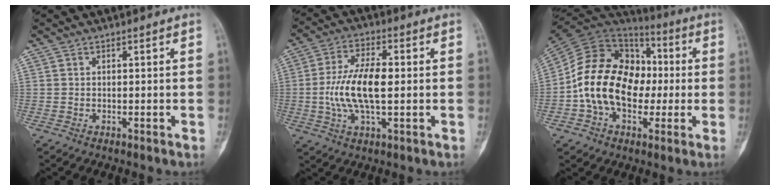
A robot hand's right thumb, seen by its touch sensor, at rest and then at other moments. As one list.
[{"total": 11.6, "force": [-0.3, 4.8, 10.5], "torque": [-0.215, 0.010, -0.006]}, {"total": 20.6, "force": [-1.3, 14.6, 14.5], "torque": [-0.239, 0.039, -0.023]}]